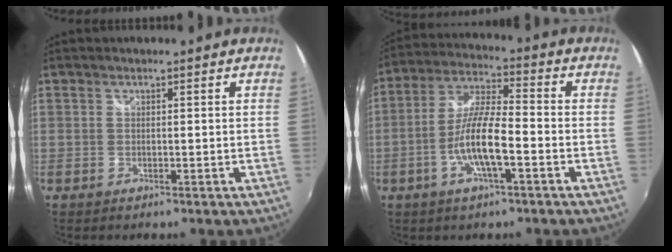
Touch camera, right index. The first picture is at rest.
{"total": 10.4, "force": [-3.7, 2.0, 9.5], "torque": [-0.196, 0.001, -0.071]}